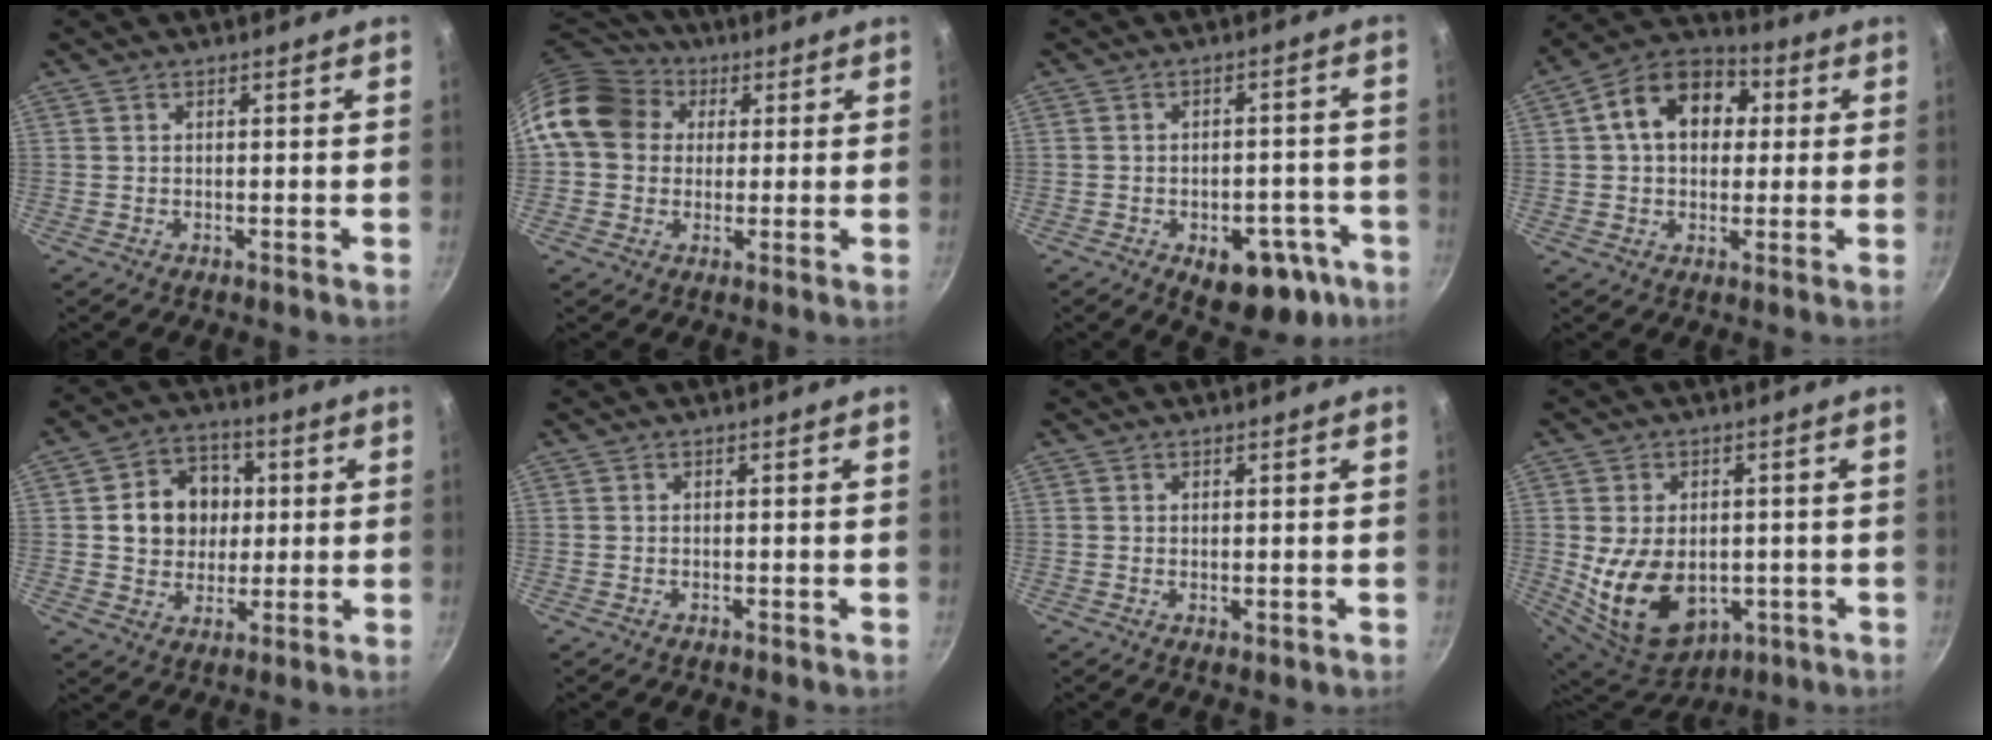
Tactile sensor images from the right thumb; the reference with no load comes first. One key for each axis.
{"total": 14.0, "fx": 3.4, "fy": 11.8, "fz": 6.8, "tx": -0.098, "ty": 0.025, "tz": 0.047}
{"total": 12.9, "fx": -6.3, "fy": 7.6, "fz": 8.3, "tx": -0.052, "ty": 0.031, "tz": -0.069}
{"total": 14.5, "fx": 2.9, "fy": 10.6, "fz": 9.4, "tx": -0.120, "ty": 0.026, "tz": 0.028}
{"total": 12.0, "fx": 1.7, "fy": 10.3, "fz": 6.0, "tx": -0.058, "ty": 0.008, "tz": 0.024}
{"total": 0.0}
{"total": 0.7, "fx": 0.2, "fy": 0.3, "fz": 0.7, "tx": -0.009, "ty": -0.006, "tz": 0.001}
{"total": 15.5, "fx": -1.8, "fy": 10.8, "fz": 11.0, "tx": -0.178, "ty": -0.011, "tz": -0.005}